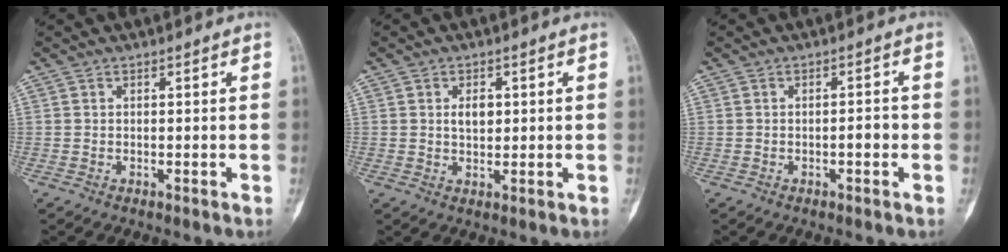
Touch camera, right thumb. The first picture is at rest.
{"total": 3.2, "force": [0.7, 2.0, 2.3], "torque": [-0.027, -0.003, 0.012]}
{"total": 2.1, "force": [-0.6, 0.8, 1.8], "torque": [-0.025, 0.006, -0.009]}